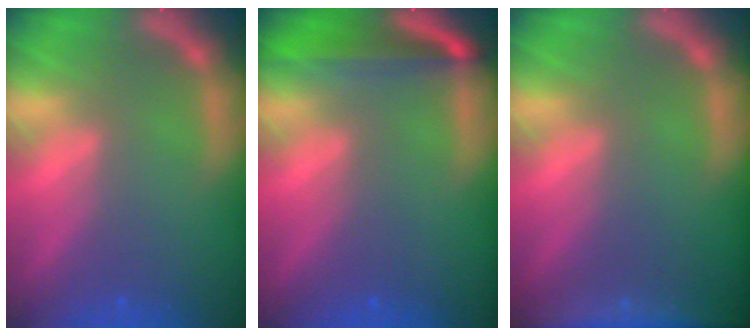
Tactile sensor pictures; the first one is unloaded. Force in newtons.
{"total": 5.0}
{"total": 6.9}